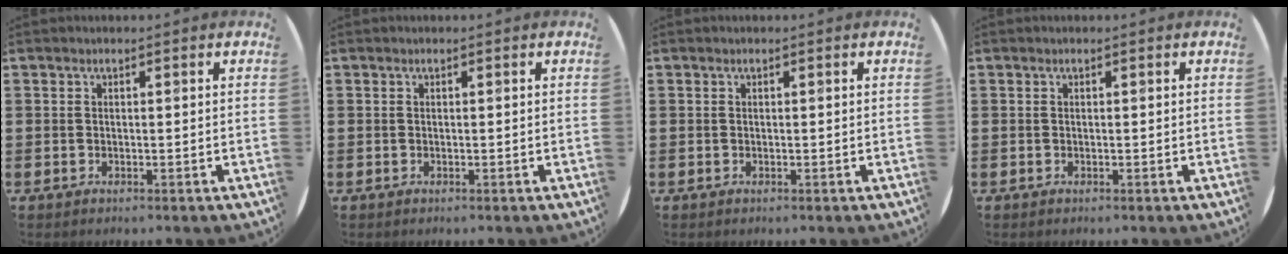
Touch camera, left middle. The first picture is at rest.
{"total": 0.0}
{"total": 0.0}
{"total": 0.0}